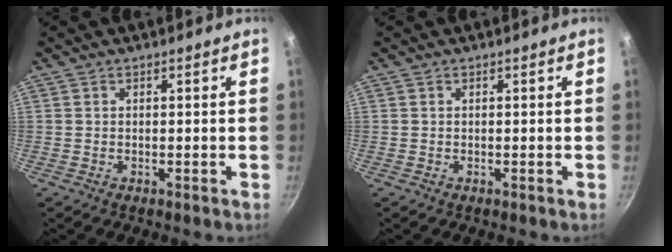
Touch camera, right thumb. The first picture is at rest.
{"total": 0.0}